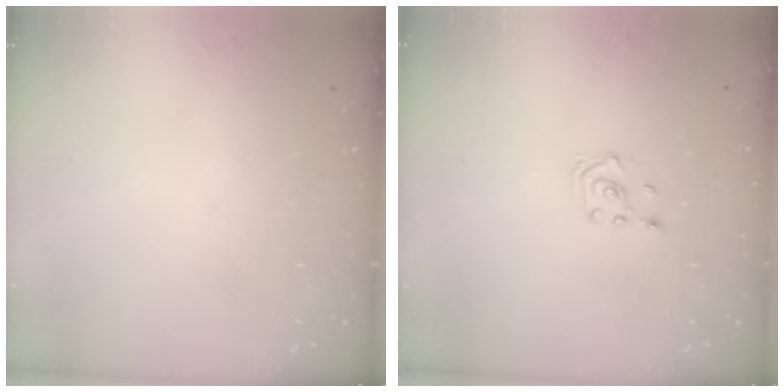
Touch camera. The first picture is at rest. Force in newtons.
{"total": 1.6, "press": 1.4, "slide": 0.9}